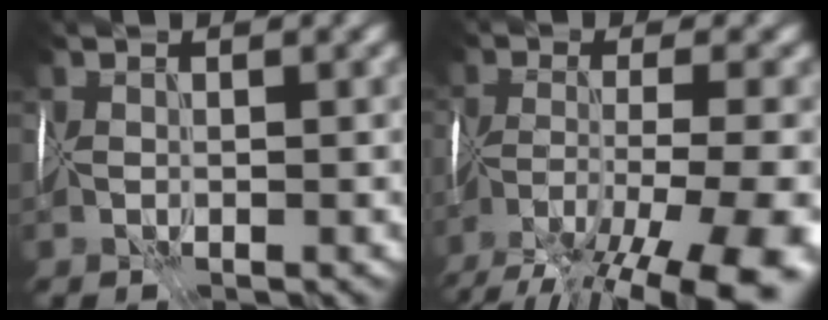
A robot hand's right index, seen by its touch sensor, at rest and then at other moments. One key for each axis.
{"total": 15.9, "fx": -11.3, "fy": 5.0, "fz": 10.1, "tx": -0.155, "ty": -0.021, "tz": -0.148}